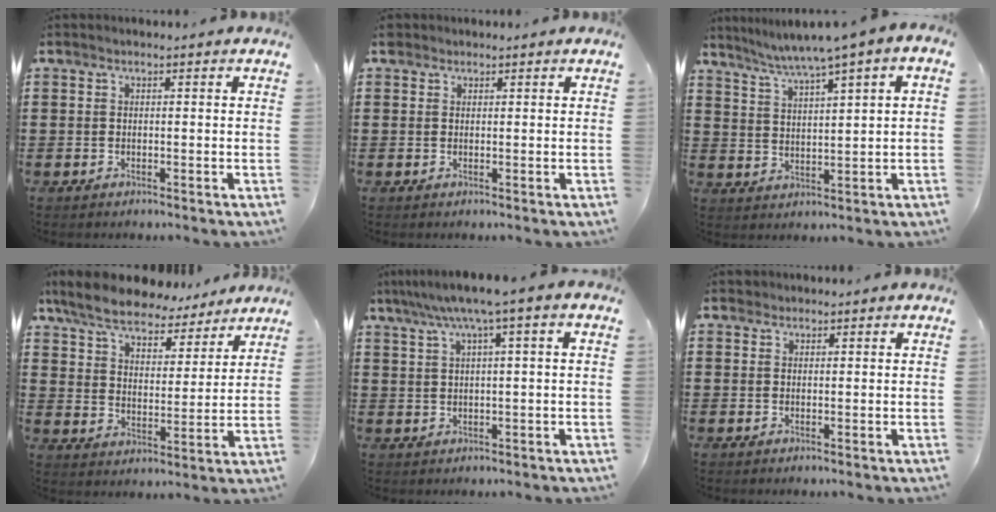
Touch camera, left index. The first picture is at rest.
{"total": 0.9, "force": [0.7, 0.6, 0.1], "torque": [-0.005, 0.004, 0.013]}
{"total": 4.2, "force": [3.1, -0.4, 2.8], "torque": [-0.065, -0.015, 0.046]}
{"total": 7.7, "force": [7.1, 1.8, 2.2], "torque": [-0.078, -0.036, 0.129]}
{"total": 4.6, "force": [1.9, -0.2, 4.2], "torque": [-0.084, -0.001, 0.028]}
{"total": 0.9, "force": [0.7, 0.5, 0.0], "torque": [-0.002, 0.003, 0.015]}